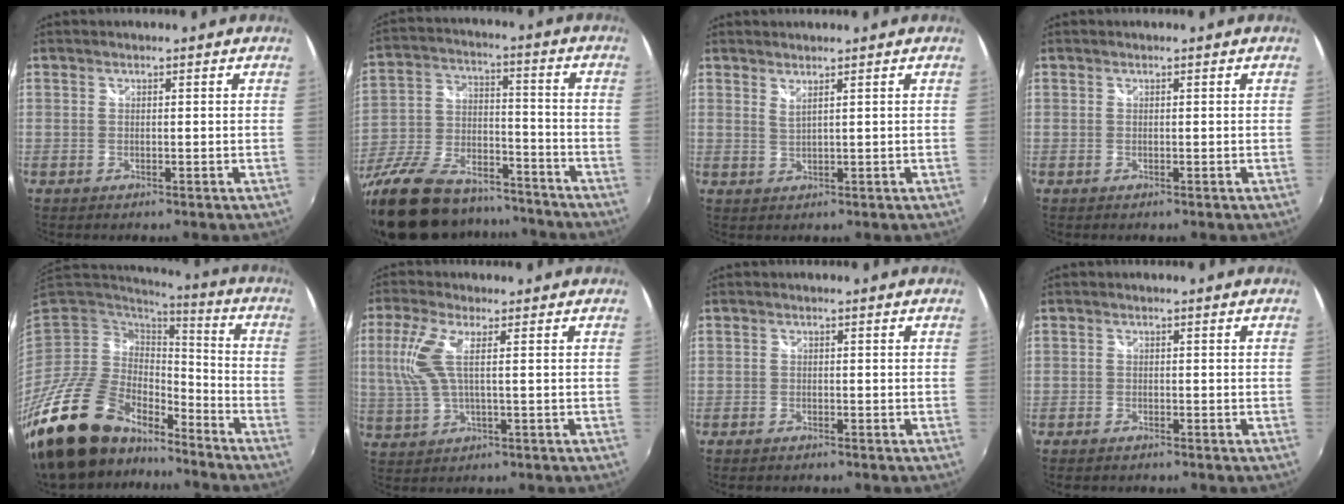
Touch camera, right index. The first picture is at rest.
{"total": 28.0, "force": [-21.6, 11.5, 13.5], "torque": [-0.286, -0.007, -0.338]}
{"total": 1.3, "force": [1.1, -0.2, 0.6], "torque": [-0.014, -0.002, 0.020]}
{"total": 0.0}
{"total": 23.9, "force": [-18.2, 10.8, 11.1], "torque": [-0.235, -0.020, -0.316]}
{"total": 7.1, "force": [1.1, 1.4, 6.9], "torque": [-0.152, 0.004, 0.028]}
{"total": 1.9, "force": [-1.7, 0.6, 0.5], "torque": [-0.015, -0.010, -0.032]}
{"total": 2.3, "force": [-2.1, 0.7, 0.7], "torque": [-0.020, -0.011, -0.037]}